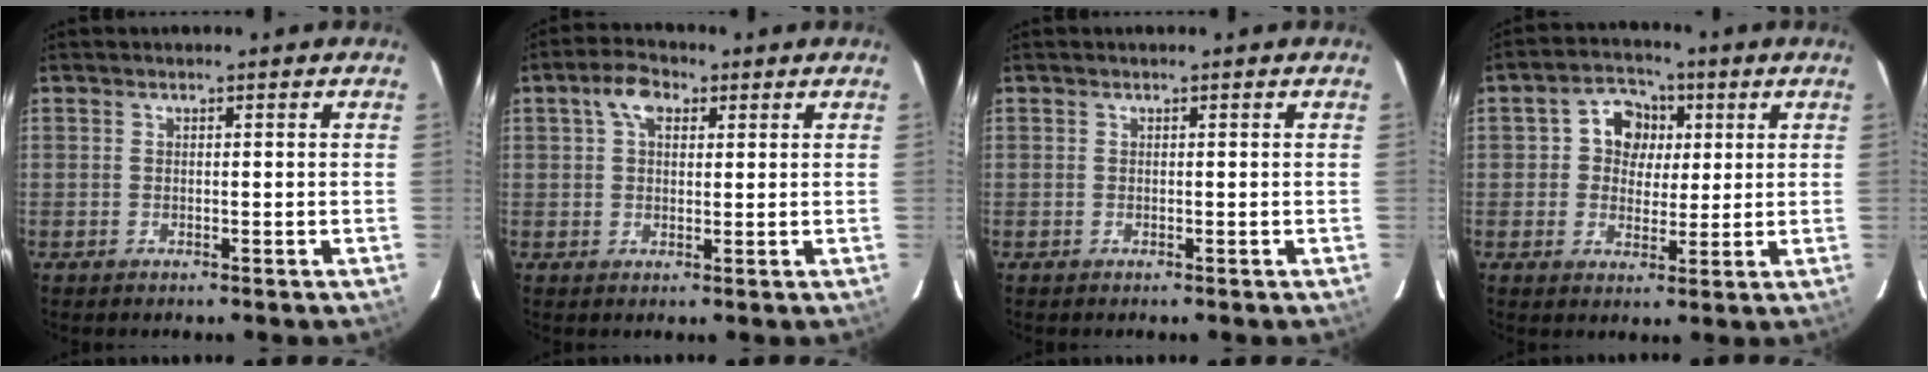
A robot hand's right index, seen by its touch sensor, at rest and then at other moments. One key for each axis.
{"total": 4.6, "fx": 2.1, "fy": 2.8, "fz": 3.1, "tx": -0.056, "ty": 0.018, "tz": 0.038}
{"total": 0.0}
{"total": 6.6, "fx": 1.3, "fy": 5.9, "fz": 2.6, "tx": -0.045, "ty": 0.022, "tz": 0.021}